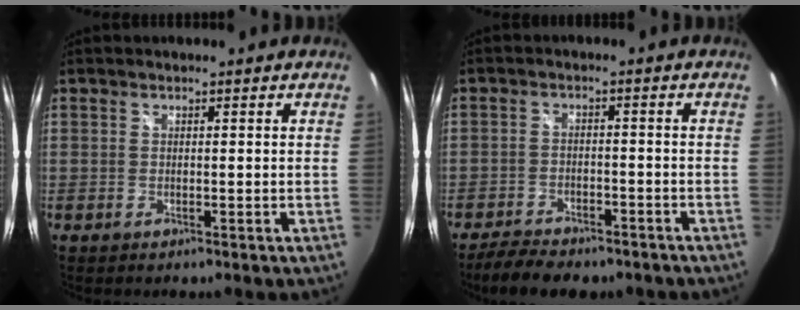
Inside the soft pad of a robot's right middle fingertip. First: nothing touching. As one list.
[{"total": 9.8, "force": [-8.1, 3.4, 4.5], "torque": [-0.106, -0.017, -0.125]}]